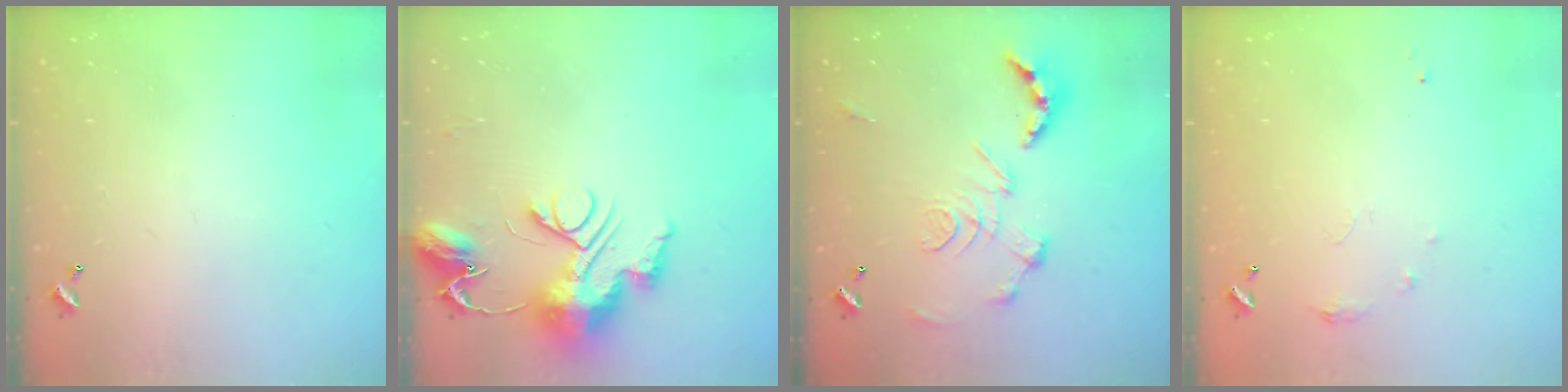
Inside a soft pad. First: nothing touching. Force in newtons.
{"total": 12.5, "press": 12.4, "slide": 1.2}
{"total": 2.9, "press": 2.3, "slide": 1.7}
{"total": 6.0, "press": 5.9, "slide": 0.8}